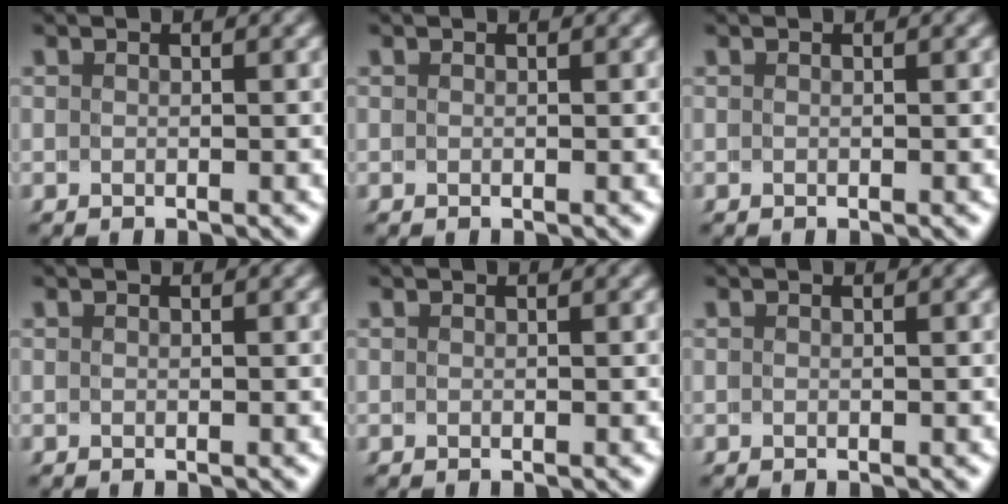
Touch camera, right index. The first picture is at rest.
{"total": 0.0}
{"total": 0.0}
{"total": 0.0}
{"total": 0.0}
{"total": 0.0}